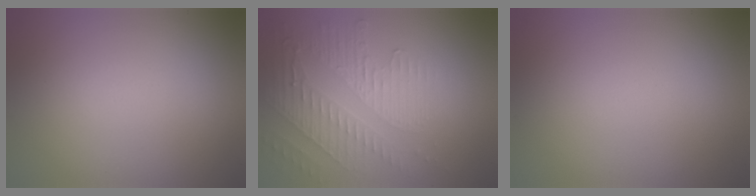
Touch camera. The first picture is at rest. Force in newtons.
{"total": 4.0, "press": 3.3, "slide": 2.3}
{"total": 0.0}